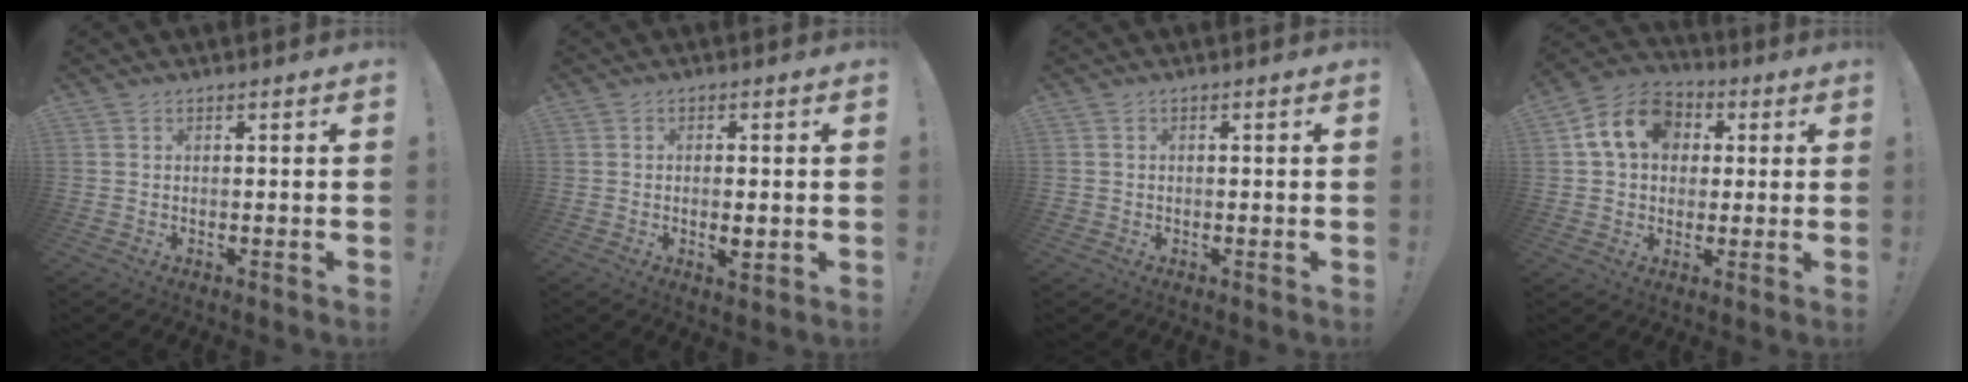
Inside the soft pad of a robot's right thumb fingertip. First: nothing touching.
{"total": 3.3, "force": [-0.4, 0.9, 3.1], "torque": [-0.034, -0.005, -0.009]}
{"total": 0.9, "force": [0.0, 0.9, 0.1], "torque": [-0.011, 0.005, 0.002]}
{"total": 14.2, "force": [3.8, 11.0, 8.1], "torque": [-0.130, 0.012, 0.079]}